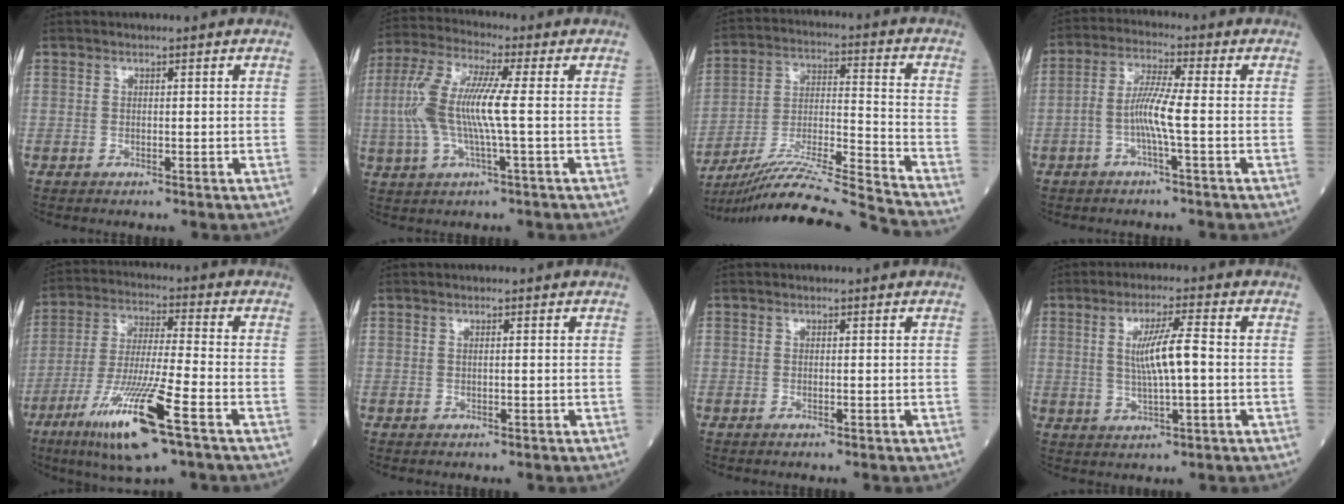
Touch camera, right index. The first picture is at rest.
{"total": 10.7, "force": [-0.1, 1.4, 10.6], "torque": [-0.236, 0.018, -0.008]}
{"total": 20.5, "force": [-19.1, -2.8, 6.9], "torque": [-0.135, -0.019, -0.322]}
{"total": 6.1, "force": [-1.5, -0.1, 6.0], "torque": [-0.124, 0.009, -0.032]}
{"total": 15.5, "force": [-7.7, 0.7, 13.4], "torque": [-0.273, -0.033, -0.137]}
{"total": 0.0}
{"total": 0.5, "force": [-0.3, 0.0, 0.5], "torque": [-0.011, -0.001, -0.003]}
{"total": 6.8, "force": [0.4, 0.4, 6.8], "torque": [-0.125, 0.002, 0.008]}